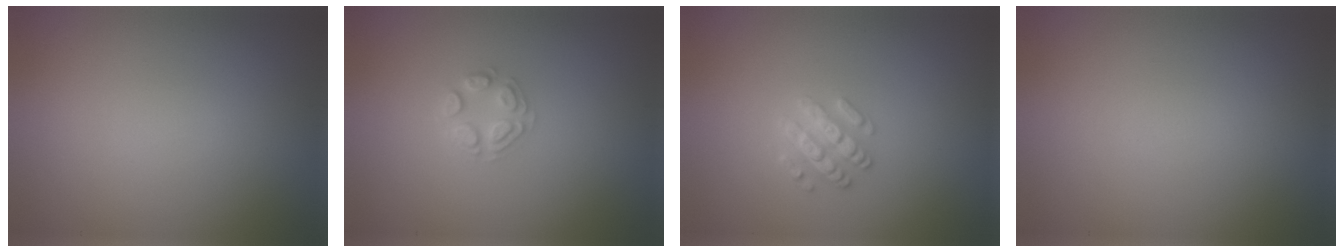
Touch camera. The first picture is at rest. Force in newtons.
{"total": 2.2, "press": 2.2, "slide": 0.2}
{"total": 2.5, "press": 2.4, "slide": 0.6}
{"total": 0.0}